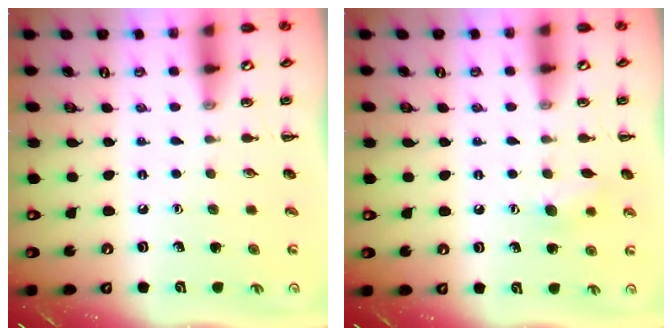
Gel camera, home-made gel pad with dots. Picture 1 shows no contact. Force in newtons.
{"total": 6.6, "press": 6.5, "slide": 1.5}